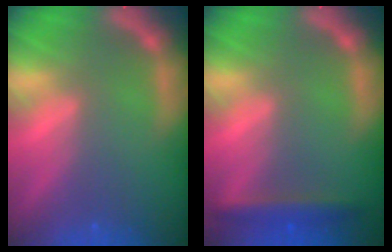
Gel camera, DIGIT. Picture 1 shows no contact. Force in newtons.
{"total": 3.0}